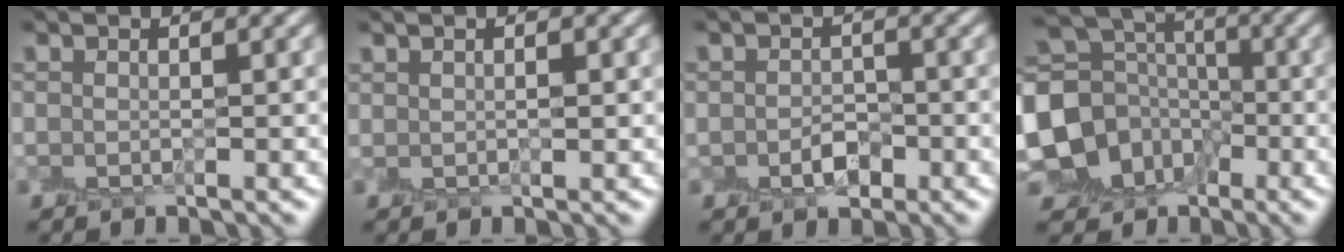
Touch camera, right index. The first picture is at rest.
{"total": 0.8, "force": [0.4, 0.2, 0.6], "torque": [-0.011, 0.001, 0.012]}
{"total": 1.7, "force": [-0.6, 1.3, 0.9], "torque": [-0.017, -0.001, -0.008]}
{"total": 10.5, "force": [-3.5, 9.2, 3.7], "torque": [-0.097, -0.013, -0.090]}